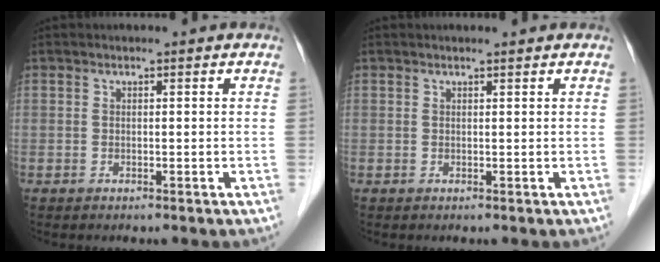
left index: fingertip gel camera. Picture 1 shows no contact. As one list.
[{"total": 1.2, "force": [1.1, -0.1, 0.5], "torque": [-0.008, 0.007, 0.019]}]